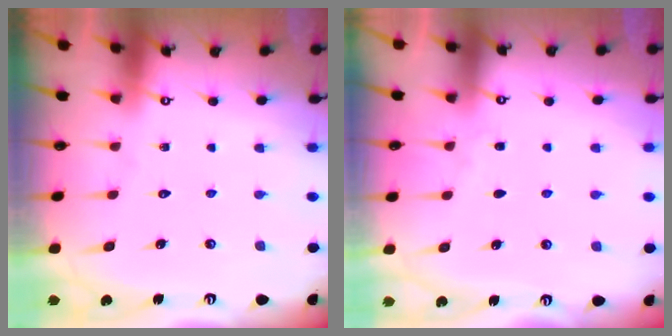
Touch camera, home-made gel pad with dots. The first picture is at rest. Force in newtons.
{"total": 2.5, "press": 2.4, "slide": 0.4}